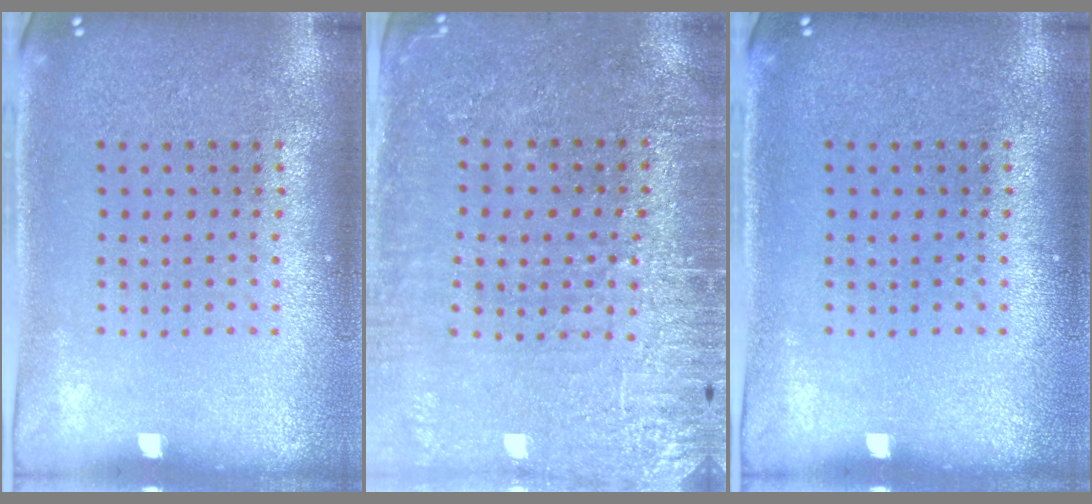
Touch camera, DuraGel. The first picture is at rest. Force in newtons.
{"total": 3.0, "press": 2.8, "slide": 0.8}
{"total": 0.0}